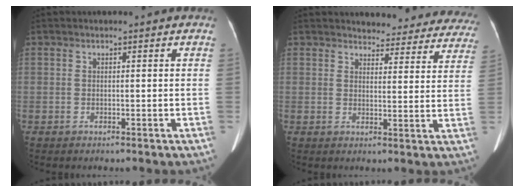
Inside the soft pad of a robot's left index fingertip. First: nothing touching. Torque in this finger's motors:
{"motor_torque": [0.15, -0.21, 0.03, -0.01]}